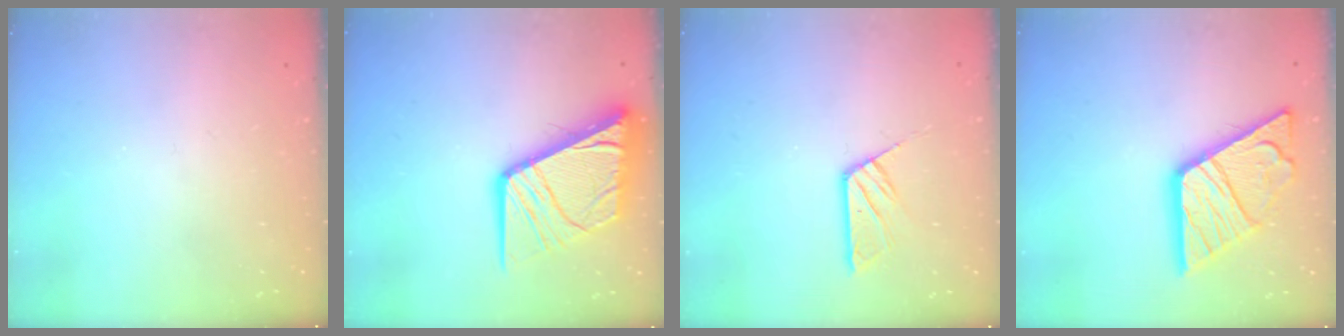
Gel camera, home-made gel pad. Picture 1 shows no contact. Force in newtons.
{"total": 20.3, "press": 20.2, "slide": 2.1}
{"total": 6.9, "press": 6.9, "slide": 0.3}
{"total": 20.8, "press": 20.7, "slide": 2.2}